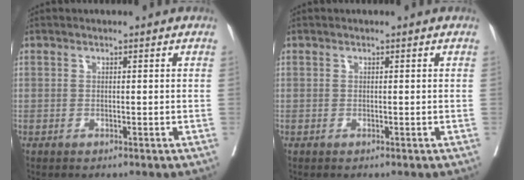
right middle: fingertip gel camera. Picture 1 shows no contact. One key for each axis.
{"total": 0.0}